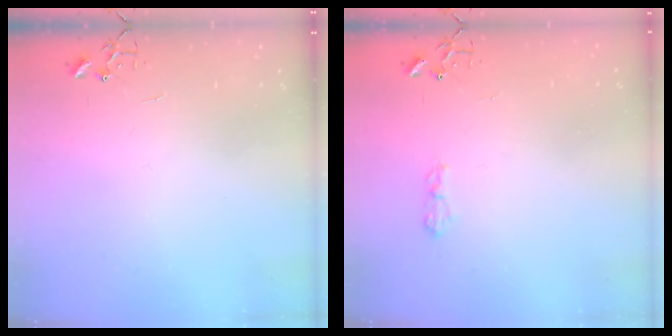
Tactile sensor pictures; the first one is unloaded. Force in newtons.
{"total": 5.4, "press": 5.4, "slide": 0.7}